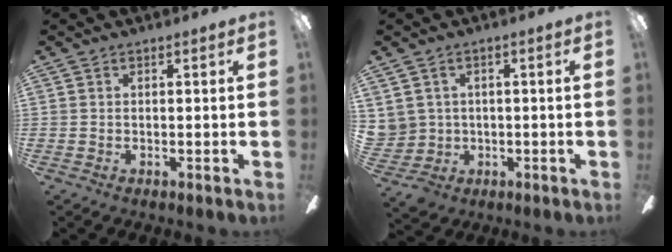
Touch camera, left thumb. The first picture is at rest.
{"total": 5.1, "force": [1.5, 4.8, -0.3], "torque": [-0.018, -0.006, 0.035]}